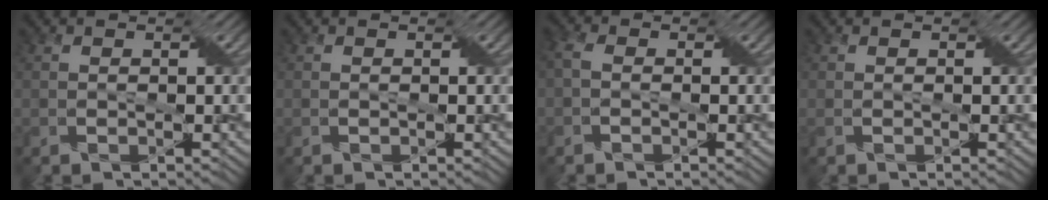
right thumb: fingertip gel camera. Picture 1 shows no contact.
{"total": 0.0}
{"total": 2.4, "force": [-0.3, 1.4, 1.9], "torque": [-0.048, 0.006, -0.015]}
{"total": 1.1, "force": [-0.2, 0.8, 0.8], "torque": [-0.014, -0.004, -0.004]}